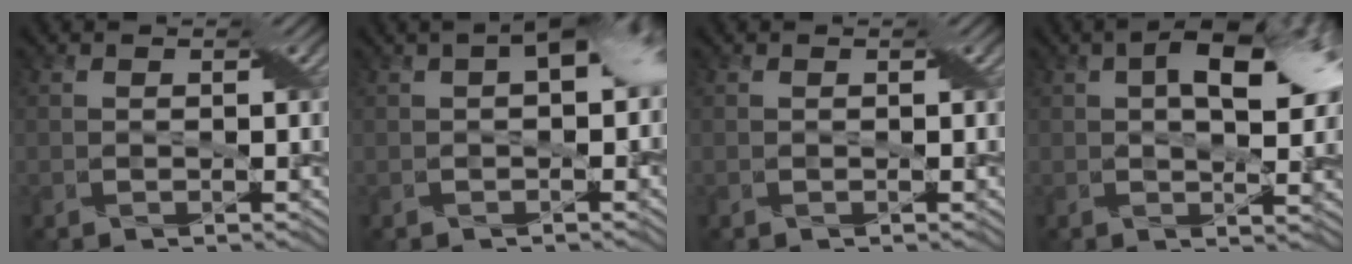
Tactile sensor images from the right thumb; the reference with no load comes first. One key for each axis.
{"total": 9.8, "fx": 1.8, "fy": 5.6, "fz": 7.8, "tx": -0.078, "ty": 0.027, "tz": 0.012}
{"total": 0.0}
{"total": 9.7, "fx": 2.8, "fy": 4.5, "fz": 8.1, "tx": -0.118, "ty": 0.011, "tz": 0.034}